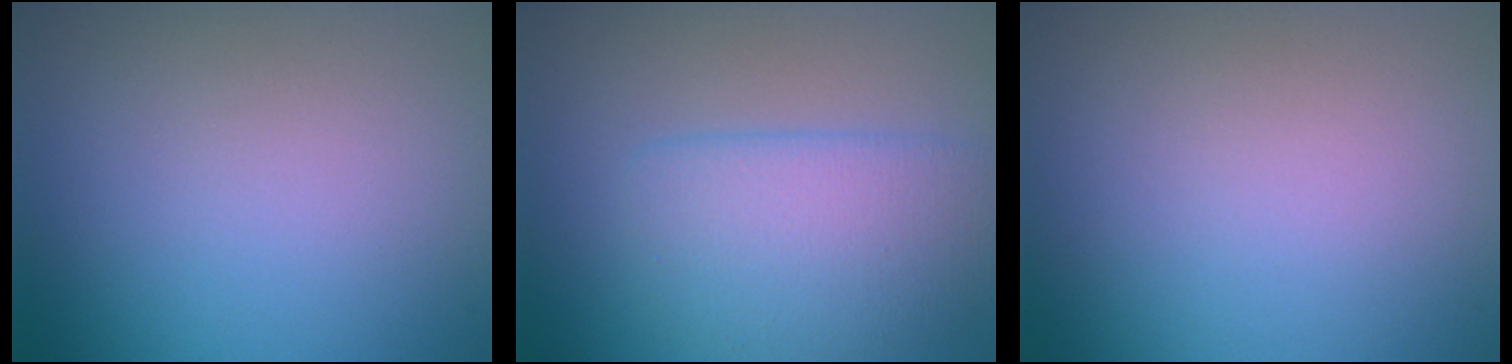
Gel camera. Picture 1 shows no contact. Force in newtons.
{"total": 4.8, "press": 4.8, "slide": 0.1}
{"total": 0.0}